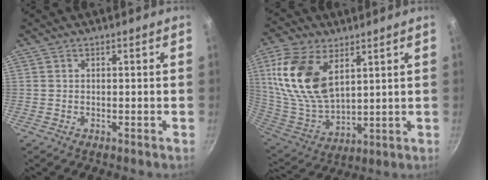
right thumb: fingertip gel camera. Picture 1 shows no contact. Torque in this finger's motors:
{"motor_torque": [0.28, 2.59, 1.74, 0.50, 0.47]}